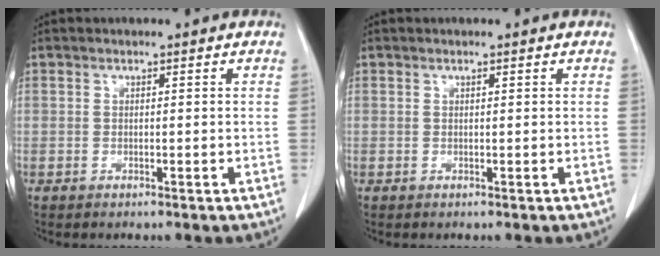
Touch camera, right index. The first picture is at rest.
{"total": 0.0}